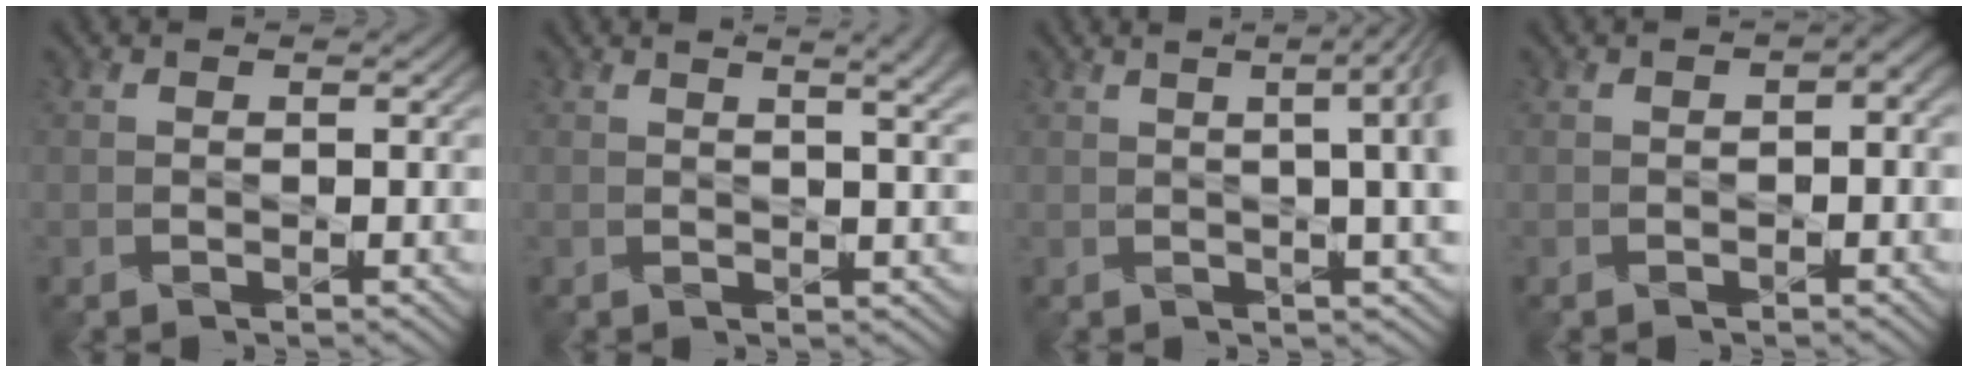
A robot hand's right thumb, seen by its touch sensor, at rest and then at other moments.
{"total": 5.3, "force": [2.7, 1.7, 4.3], "torque": [-0.043, 0.020, 0.016]}
{"total": 8.7, "force": [1.3, 2.7, 8.1], "torque": [-0.069, 0.030, 0.003]}
{"total": 2.1, "force": [0.0, 1.2, 1.8], "torque": [-0.027, -0.002, 0.000]}